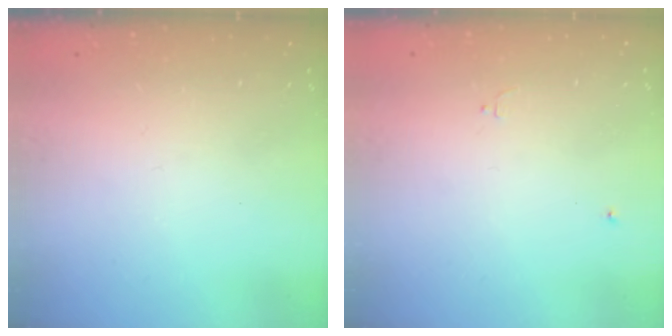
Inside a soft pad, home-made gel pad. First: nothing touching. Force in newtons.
{"total": 0.0}